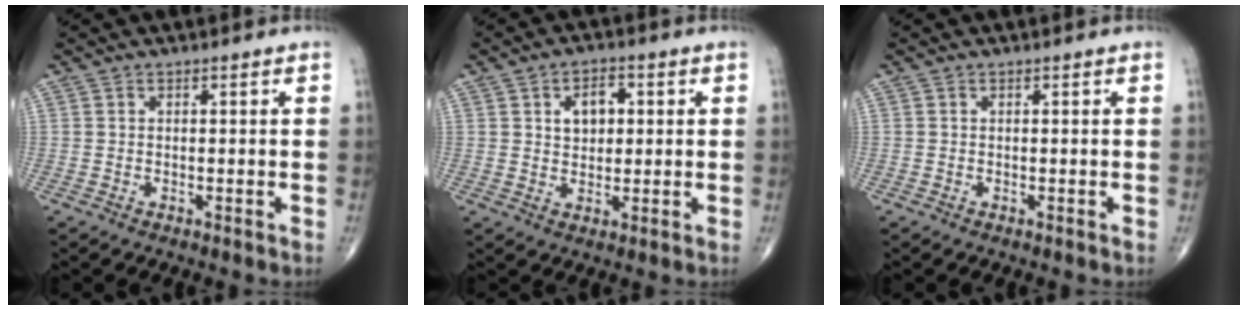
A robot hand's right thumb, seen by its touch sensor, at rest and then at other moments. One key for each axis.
{"total": 5.6, "fx": 1.4, "fy": 3.8, "fz": 3.9, "tx": -0.036, "ty": 0.001, "tz": 0.020}
{"total": 0.0}